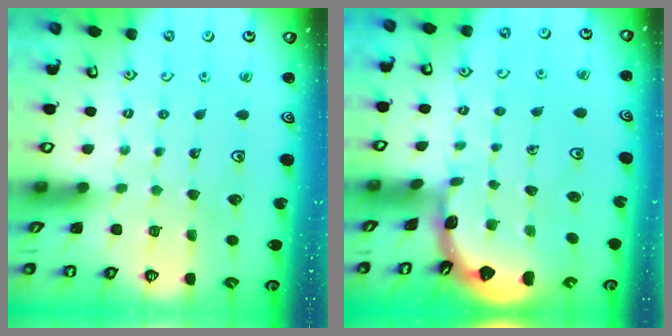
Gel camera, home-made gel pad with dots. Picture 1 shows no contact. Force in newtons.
{"total": 1.6, "press": 1.5, "slide": 0.1}